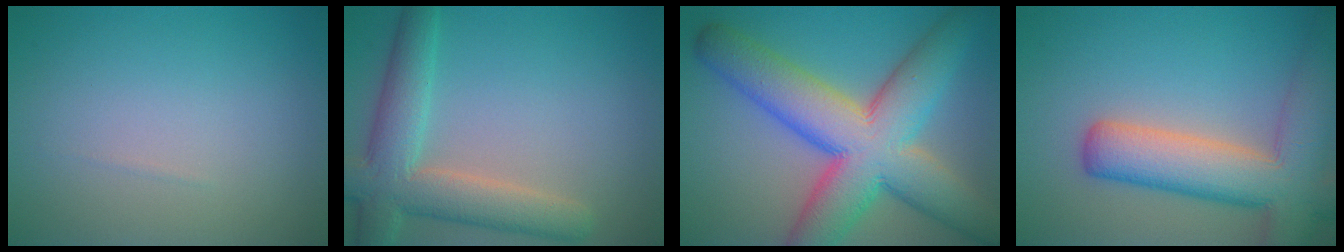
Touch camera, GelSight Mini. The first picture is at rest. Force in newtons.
{"total": 6.6, "press": 6.6, "slide": 0.4}
{"total": 12.6, "press": 12.6, "slide": 0.4}
{"total": 9.6, "press": 9.6, "slide": 0.6}